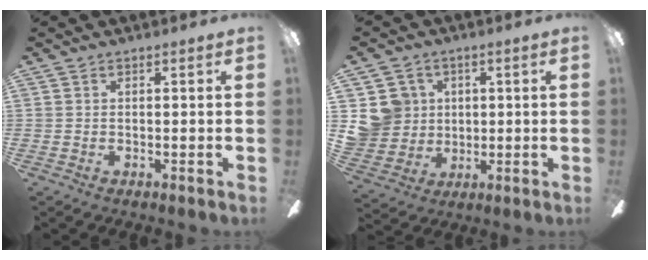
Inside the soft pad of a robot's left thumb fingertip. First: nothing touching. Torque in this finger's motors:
{"motor_torque": [0.24, 0.89, 0.38, -0.26, 0.01]}